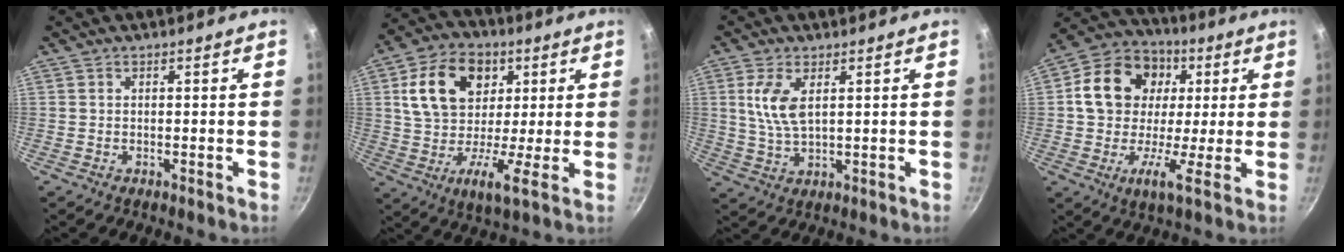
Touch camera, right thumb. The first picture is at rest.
{"total": 16.2, "force": [5.0, 10.9, 11.0], "torque": [-0.172, 0.005, 0.068]}
{"total": 6.9, "force": [2.0, 3.1, 5.9], "torque": [-0.118, -0.009, 0.044]}
{"total": 15.9, "force": [2.8, 12.0, 10.1], "torque": [-0.156, 0.020, 0.024]}